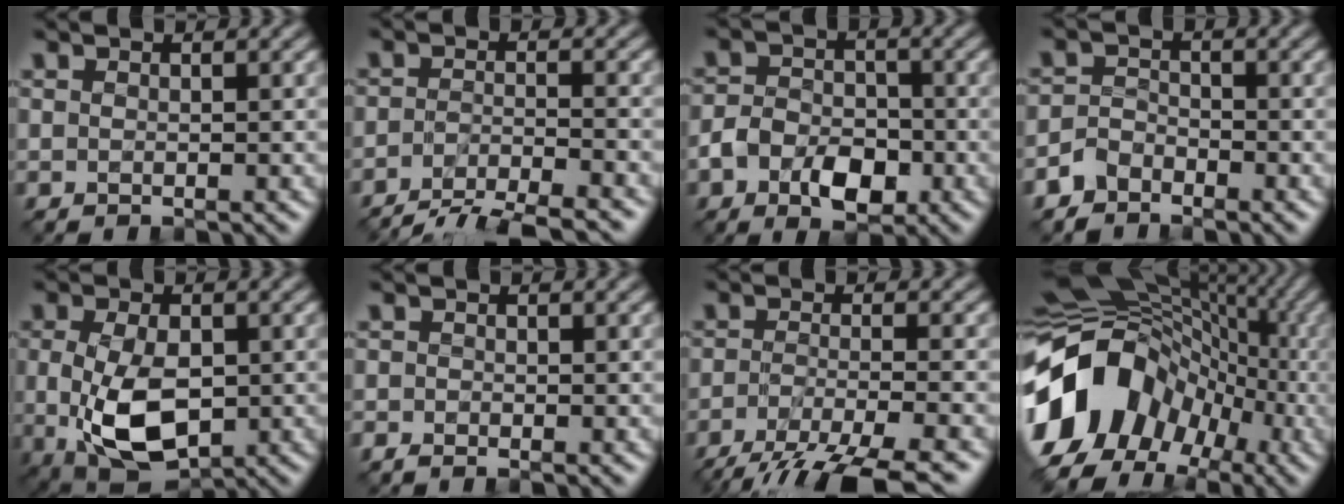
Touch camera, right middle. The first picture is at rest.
{"total": 5.4, "force": [-4.6, 1.0, 2.6], "torque": [-0.043, -0.006, -0.080]}
{"total": 5.1, "force": [-2.2, 3.4, 3.1], "torque": [-0.056, -0.002, -0.044]}
{"total": 2.3, "force": [-1.9, 1.3, 0.6], "torque": [-0.010, 0.006, -0.043]}
{"total": 7.6, "force": [-1.1, 4.3, 6.2], "torque": [-0.133, -0.015, -0.011]}
{"total": 1.0, "force": [-0.8, 0.4, 0.4], "torque": [-0.006, -0.003, -0.018]}
{"total": 7.7, "force": [-5.6, 1.7, 5.0], "torque": [-0.081, -0.010, -0.098]}
{"total": 15.6, "force": [-4.4, 12.3, 8.6], "torque": [-0.177, 0.003, -0.099]}